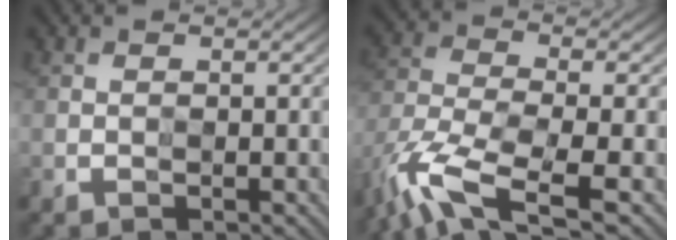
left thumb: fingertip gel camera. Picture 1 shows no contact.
{"total": 10.1, "force": [-7.3, 2.9, 6.4], "torque": [-0.143, -0.019, -0.144]}